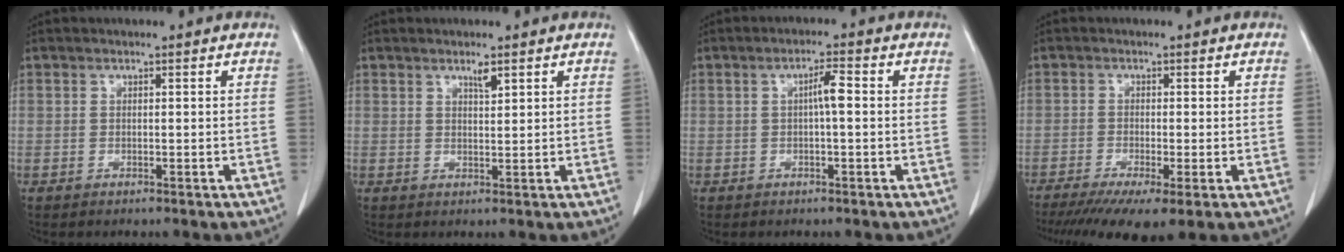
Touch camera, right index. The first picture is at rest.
{"total": 1.6, "force": [1.2, 0.2, 1.1], "torque": [-0.024, -0.003, 0.022]}
{"total": 3.0, "force": [0.2, 0.3, 3.0], "torque": [-0.051, 0.005, 0.002]}
{"total": 9.3, "force": [-5.9, 1.6, 7.0], "torque": [-0.112, -0.020, -0.097]}